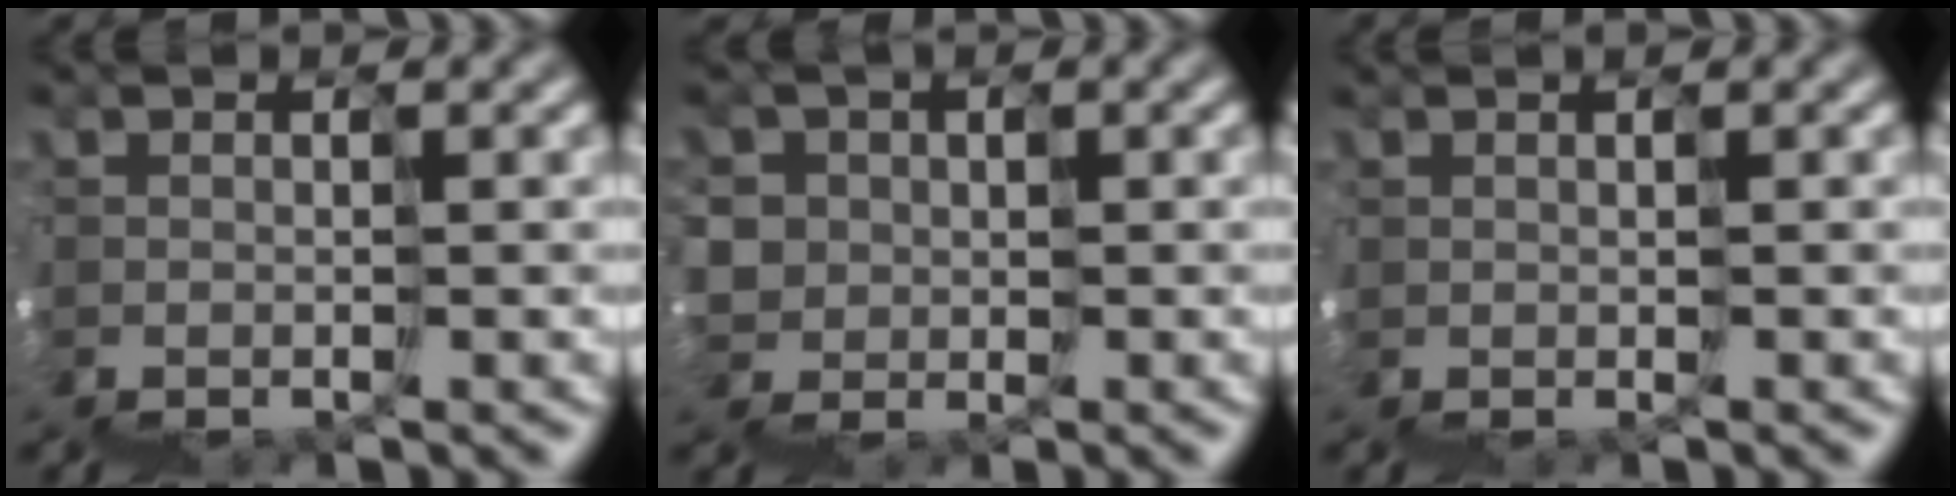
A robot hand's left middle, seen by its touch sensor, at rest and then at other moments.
{"total": 4.5, "force": [1.8, 4.1, -0.8], "torque": [0.007, 0.020, 0.010]}
{"total": 0.9, "force": [0.8, -0.1, -0.5], "torque": [0.016, 0.011, 0.015]}